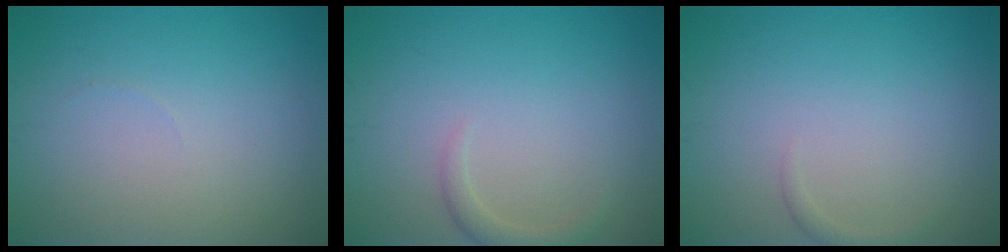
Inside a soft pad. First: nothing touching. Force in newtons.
{"total": 1.4, "press": 1.4, "slide": 0.1}
{"total": 0.7, "press": 0.7, "slide": 0.0}